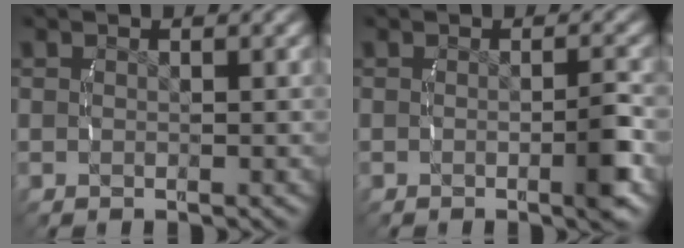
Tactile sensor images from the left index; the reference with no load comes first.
{"total": 2.4, "force": [-0.8, 0.2, 2.2], "torque": [-0.035, -0.001, -0.014]}